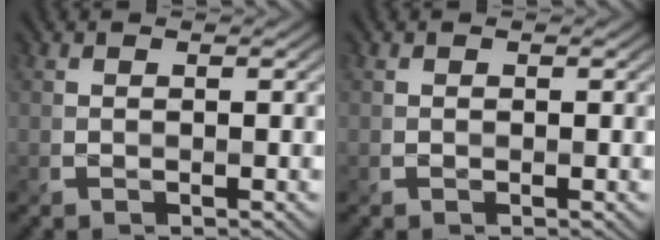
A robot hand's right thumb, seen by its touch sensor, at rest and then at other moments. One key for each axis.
{"total": 0.0}